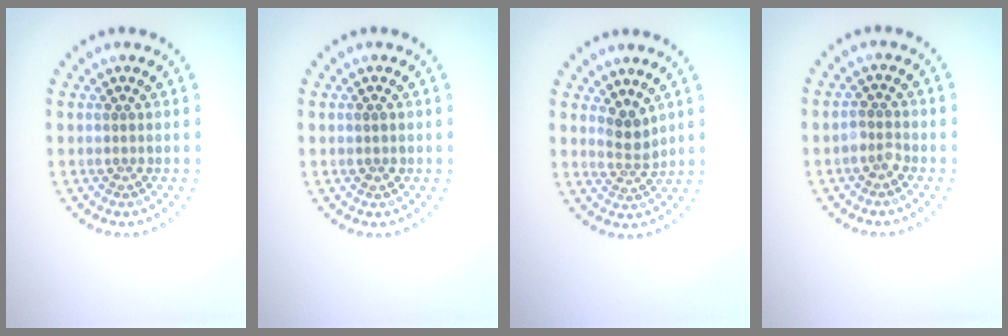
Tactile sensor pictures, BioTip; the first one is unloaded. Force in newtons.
{"total": 0.8, "press": 0.7, "slide": 0.1}
{"total": 2.0, "press": 1.4, "slide": 1.3}
{"total": 1.2, "press": 1.1, "slide": 0.5}